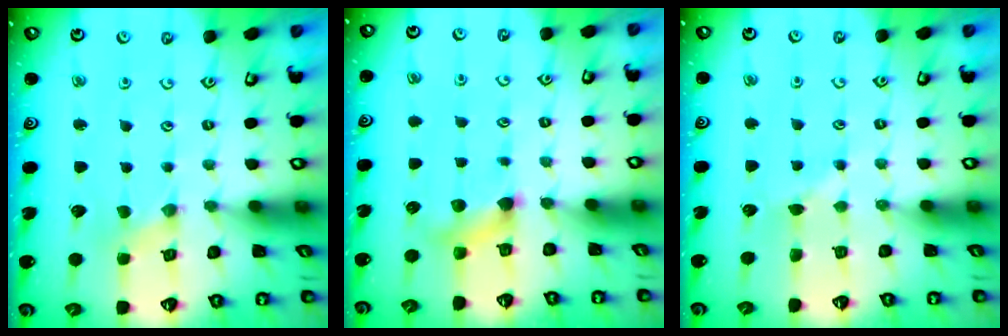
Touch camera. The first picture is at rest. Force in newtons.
{"total": 5.6, "press": 5.6, "slide": 0.4}
{"total": 2.9, "press": 2.9, "slide": 0.4}